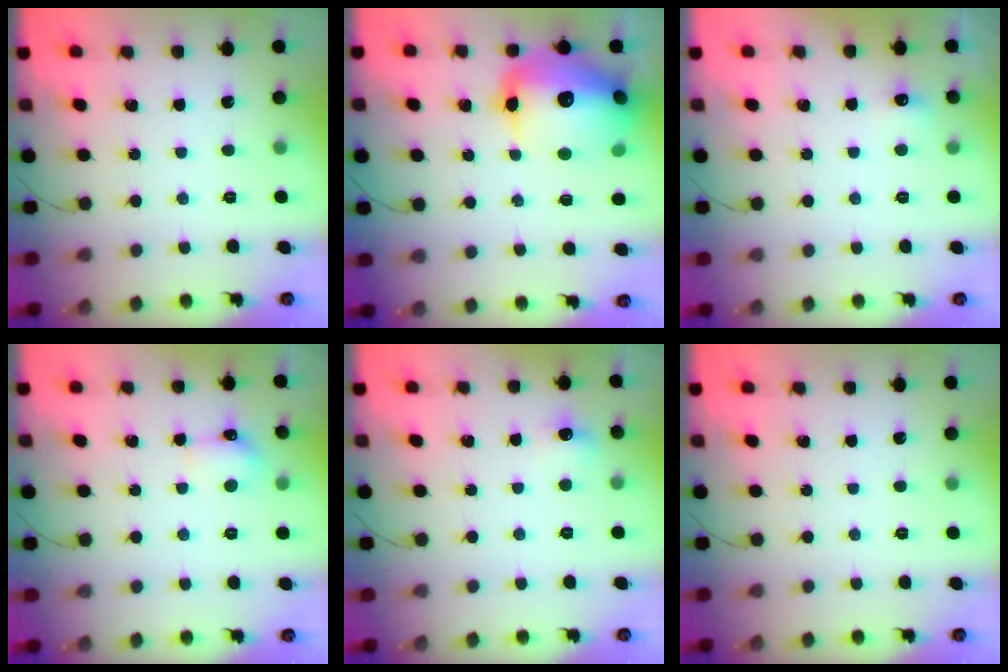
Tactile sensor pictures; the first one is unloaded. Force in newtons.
{"total": 22.3, "press": 21.8, "slide": 4.6}
{"total": 12.3, "press": 4.6, "slide": 11.4}
{"total": 5.6, "press": 5.4, "slide": 1.6}
{"total": 6.4, "press": 6.2, "slide": 1.6}
{"total": 0.0}